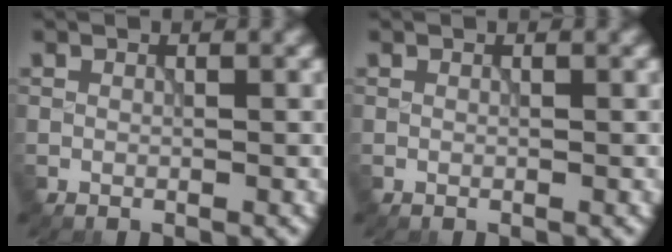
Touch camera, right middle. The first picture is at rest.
{"total": 0.0}